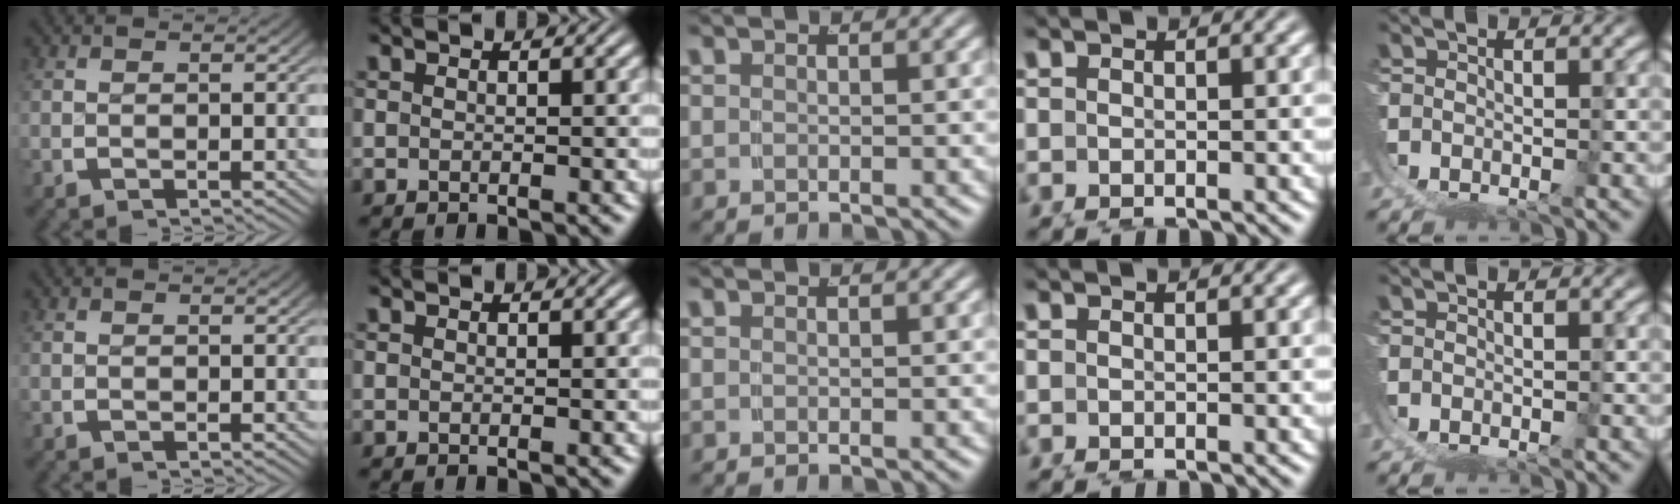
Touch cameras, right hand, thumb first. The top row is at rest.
{}